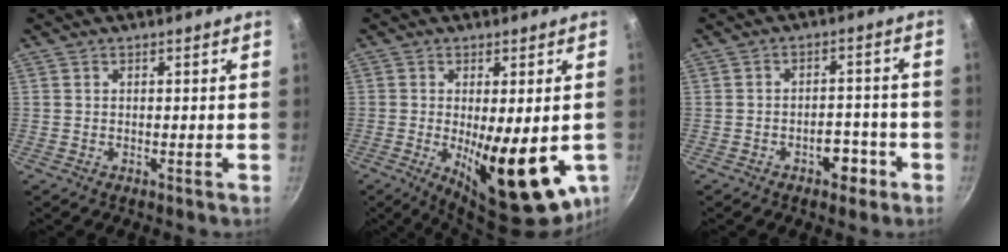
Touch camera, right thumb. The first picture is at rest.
{"total": 16.6, "force": [-3.1, 5.4, 15.4], "torque": [-0.208, -0.022, -0.028]}
{"total": 5.1, "force": [-2.7, 3.1, 3.1], "torque": [-0.016, 0.025, -0.034]}